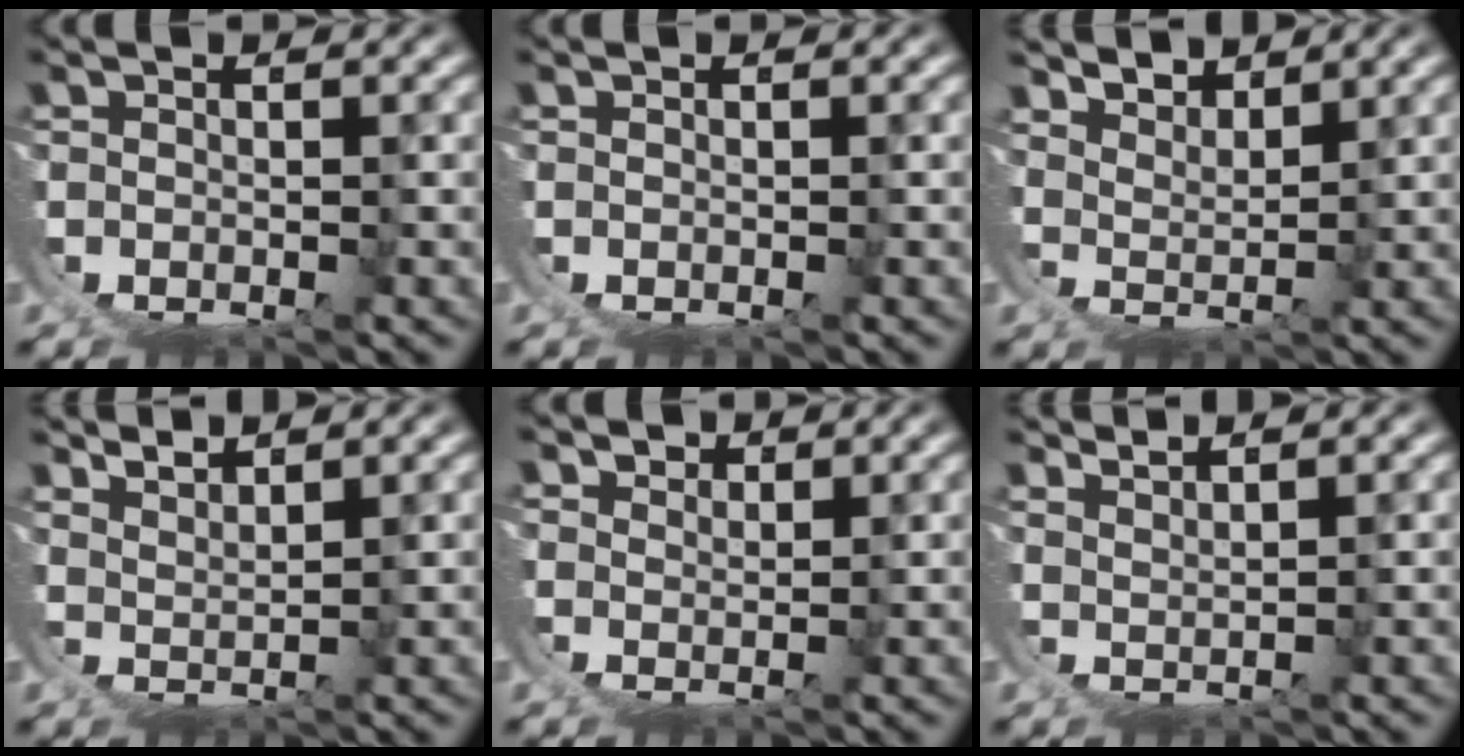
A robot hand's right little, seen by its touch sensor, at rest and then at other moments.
{"total": 0.0}
{"total": 3.3, "force": [2.5, 1.2, 1.8], "torque": [-0.038, -0.020, 0.046]}
{"total": 2.4, "force": [2.1, 0.3, 1.0], "torque": [-0.023, -0.013, 0.043]}
{"total": 1.3, "force": [1.3, -0.4, 0.3], "torque": [-0.004, -0.006, 0.029]}
{"total": 2.3, "force": [2.1, -0.9, 0.4], "torque": [-0.006, -0.004, 0.042]}